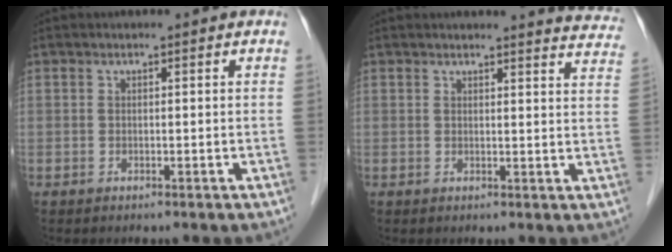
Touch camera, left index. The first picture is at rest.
{"total": 8.6, "force": [8.5, 0.5, 1.0], "torque": [0.008, -0.048, 0.062]}